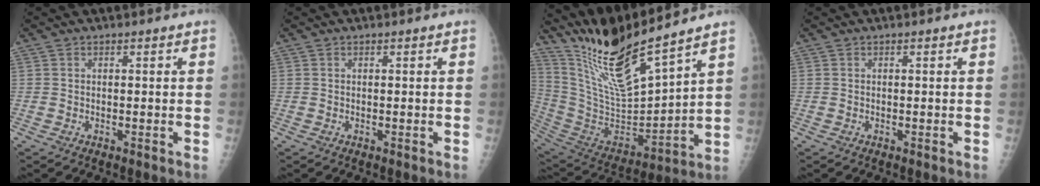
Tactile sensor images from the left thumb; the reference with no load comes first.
{"total": 0.0}
{"total": 18.0, "force": [15.2, 1.1, 9.4], "torque": [-0.161, -0.088, 0.308]}
{"total": 0.0}